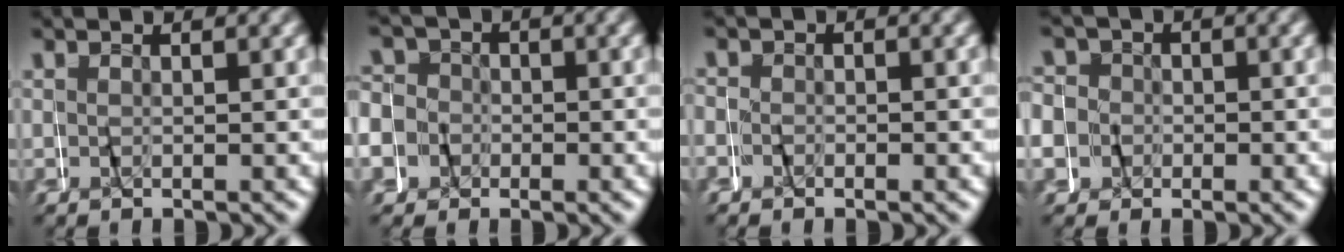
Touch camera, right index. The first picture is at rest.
{"total": 8.8, "force": [0.8, 8.4, 2.3], "torque": [-0.057, 0.007, -0.009]}
{"total": 1.3, "force": [-0.5, 1.2, -0.2], "torque": [0.006, 0.002, -0.016]}
{"total": 6.9, "force": [1.0, 6.6, 1.9], "torque": [-0.040, 0.010, -0.002]}